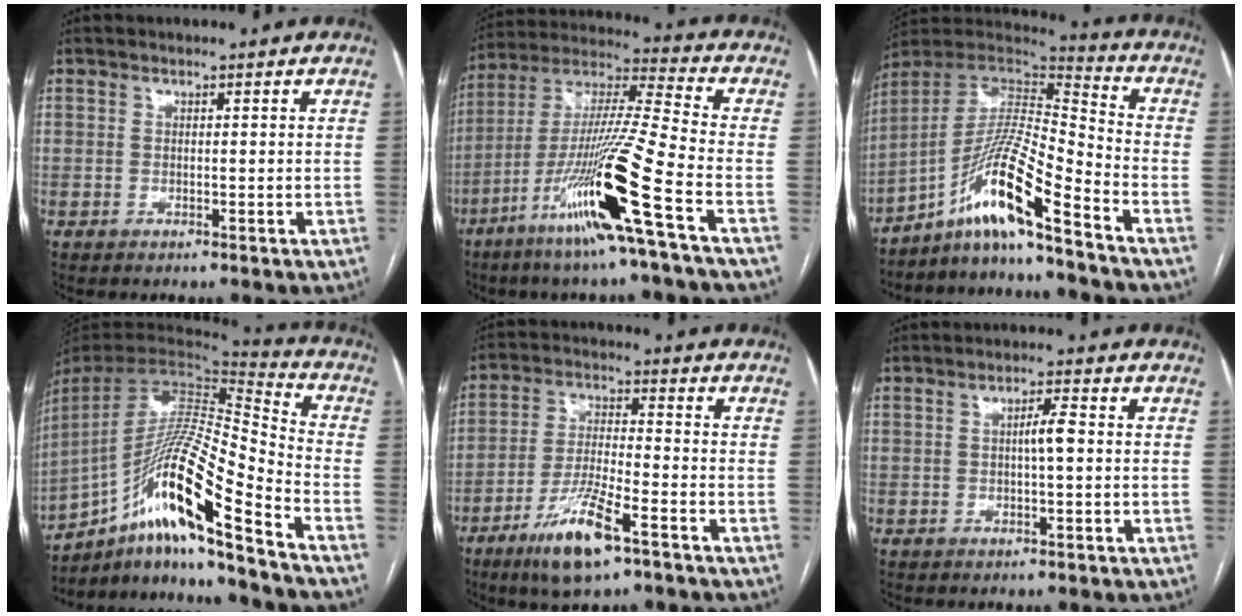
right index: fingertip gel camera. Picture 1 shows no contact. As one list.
[{"total": 18.4, "force": [-8.5, -1.7, 16.2], "torque": [-0.333, -0.032, -0.165]}, {"total": 13.8, "force": [-9.4, -0.3, 10.2], "torque": [-0.196, 0.011, -0.172]}, {"total": 20.0, "force": [-12.8, 0.0, 15.4], "torque": [-0.307, -0.005, -0.240]}, {"total": 10.6, "force": [-6.3, 1.6, 8.4], "torque": [-0.166, -0.018, -0.115]}, {"total": 2.9, "force": [0.0, 0.2, 2.9], "torque": [-0.050, 0.004, 0.000]}]